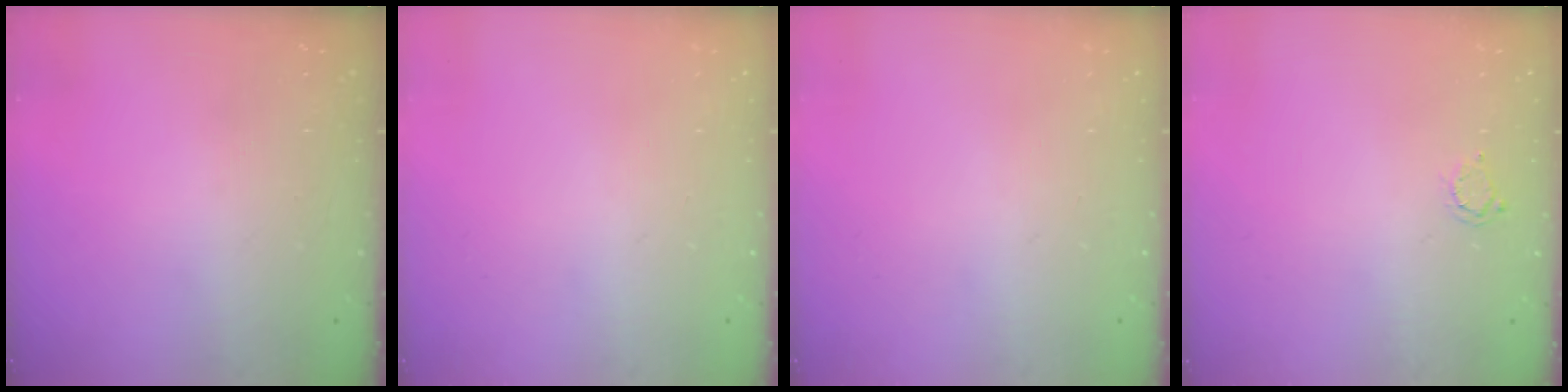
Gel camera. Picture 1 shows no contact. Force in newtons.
{"total": 0.0}
{"total": 0.0}
{"total": 2.0, "press": 2.0, "slide": 0.3}